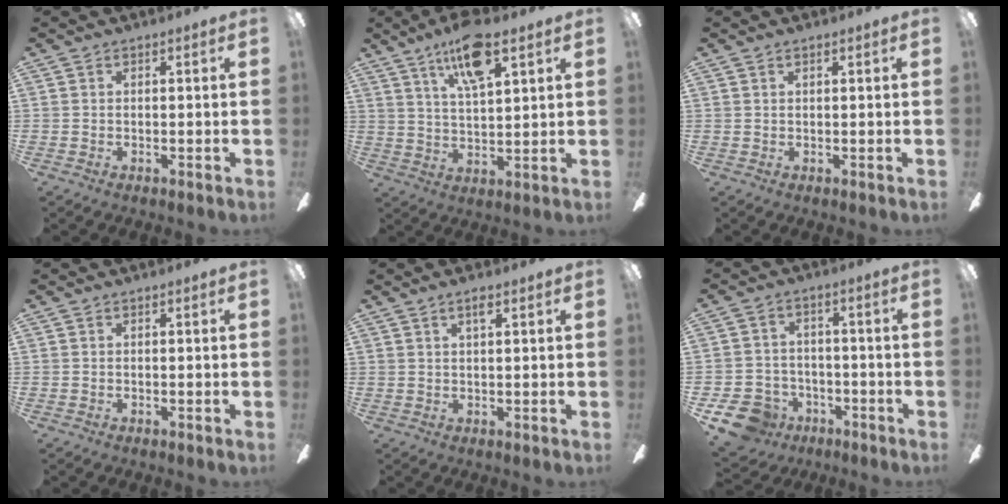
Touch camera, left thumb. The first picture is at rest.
{"total": 12.0, "force": [7.8, 3.5, 8.4], "torque": [-0.151, -0.024, 0.134]}
{"total": 0.6, "force": [0.4, 0.1, 0.3], "torque": [-0.007, 0.002, 0.008]}
{"total": 0.0}
{"total": 2.4, "force": [1.6, 0.5, 1.8], "torque": [-0.033, 0.001, 0.025]}
{"total": 9.5, "force": [-5.6, 6.9, 3.3], "torque": [-0.090, 0.035, -0.101]}